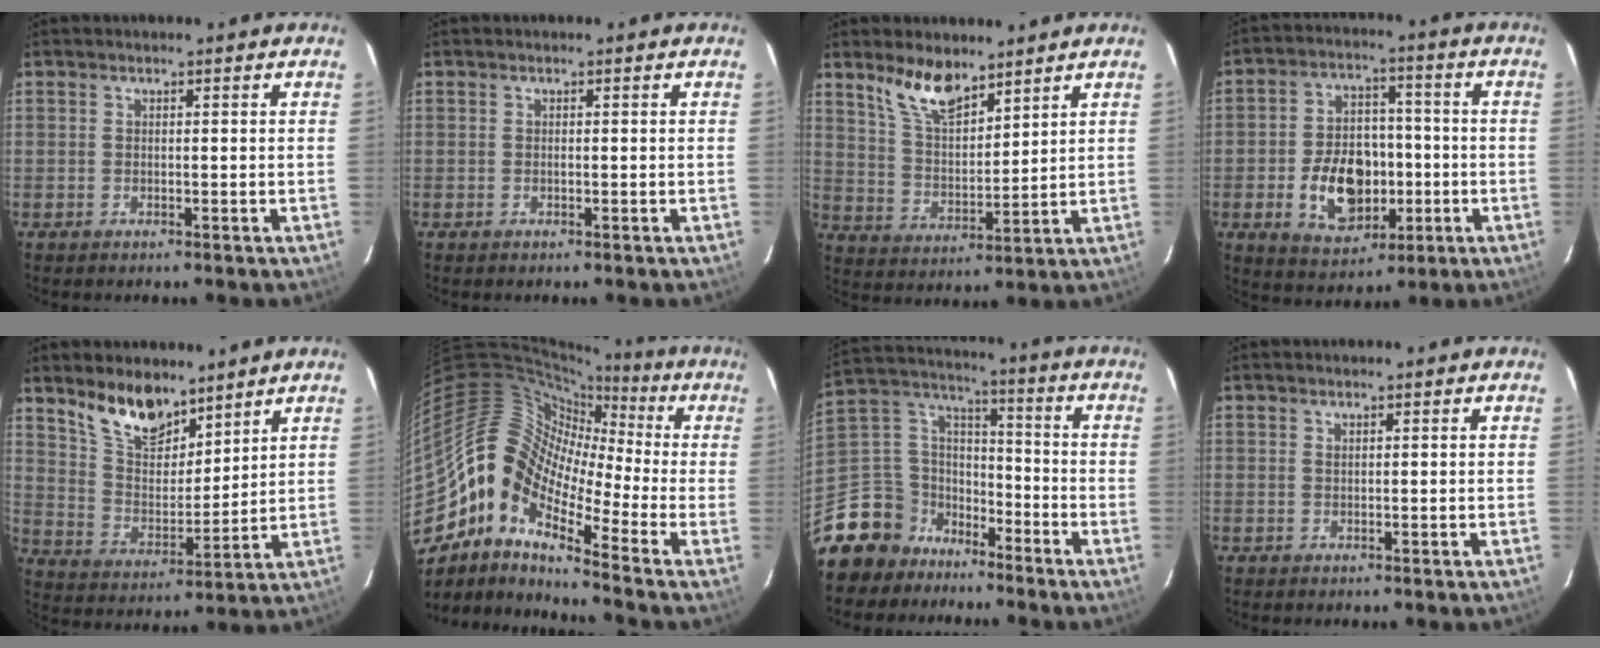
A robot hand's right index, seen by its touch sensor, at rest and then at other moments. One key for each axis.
{"total": 0.0}
{"total": 9.4, "fx": 7.1, "fy": 3.4, "fz": 5.1, "tx": -0.094, "ty": 0.004, "tz": 0.142}
{"total": 13.4, "fx": -3.5, "fy": 9.1, "fz": 9.2, "tx": -0.184, "ty": 0.017, "tz": -0.039}
{"total": 11.5, "fx": 8.9, "fy": 5.0, "fz": 5.4, "tx": -0.104, "ty": 0.007, "tz": 0.173}
{"total": 15.5, "fx": -7.4, "fy": 7.1, "fz": 11.5, "tx": -0.190, "ty": 0.003, "tz": -0.167}
{"total": 13.9, "fx": -10.3, "fy": 9.1, "fz": 1.6, "tx": -0.071, "ty": 0.068, "tz": -0.182}
{"total": 0.0}